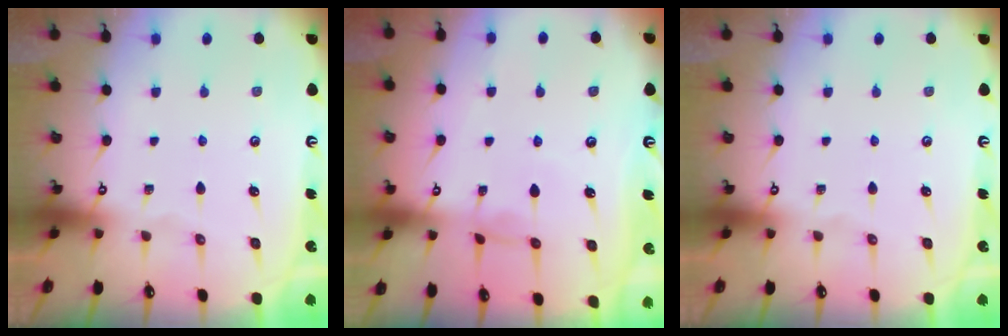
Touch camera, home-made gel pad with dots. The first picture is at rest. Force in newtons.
{"total": 0.7, "press": 0.6, "slide": 0.4}
{"total": 0.0}